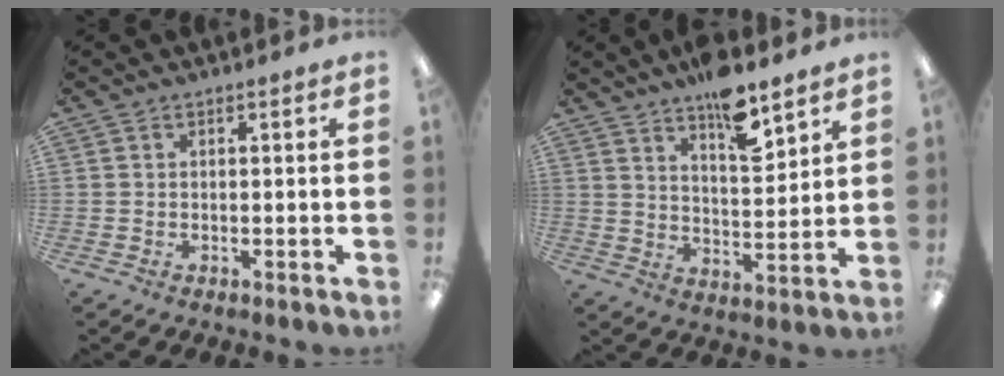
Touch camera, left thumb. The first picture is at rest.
{"total": 11.0, "force": [8.6, 3.4, 6.0], "torque": [-0.086, -0.054, 0.147]}